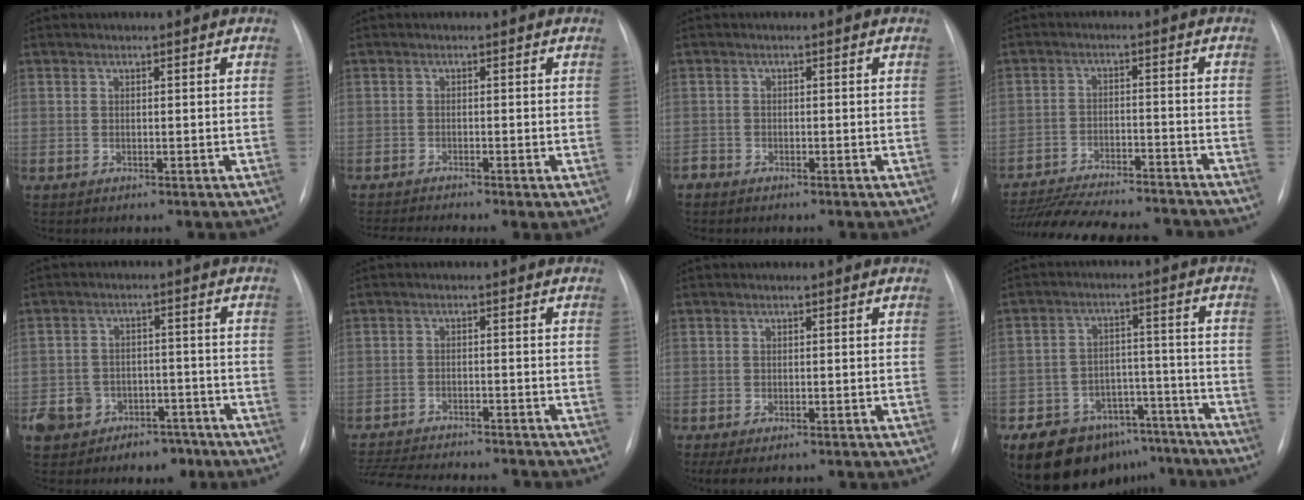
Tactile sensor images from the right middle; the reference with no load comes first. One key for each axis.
{"total": 3.7, "fx": -3.0, "fy": -0.3, "fz": 2.0, "tx": -0.038, "ty": -0.009, "tz": -0.053}
{"total": 1.1, "fx": -0.9, "fy": 0.5, "fz": -0.1, "tx": 0.000, "ty": 0.001, "tz": -0.019}
{"total": 19.7, "fx": -17.9, "fy": 3.1, "fz": 7.6, "tx": -0.158, "ty": -0.019, "tz": -0.259}
{"total": 8.5, "fx": -5.1, "fy": 6.5, "fz": 2.2, "tx": -0.040, "ty": 0.024, "tz": -0.069}
{"total": 15.6, "fx": -14.2, "fy": 2.9, "fz": 5.7, "tx": -0.137, "ty": -0.017, "tz": -0.201}
{"total": 3.3, "fx": -2.3, "fy": 1.2, "fz": 2.1, "tx": -0.038, "ty": -0.011, "tz": -0.031}
{"total": 13.4, "fx": -10.3, "fy": 7.7, "fz": 3.9, "tx": -0.044, "ty": 0.049, "tz": -0.146}